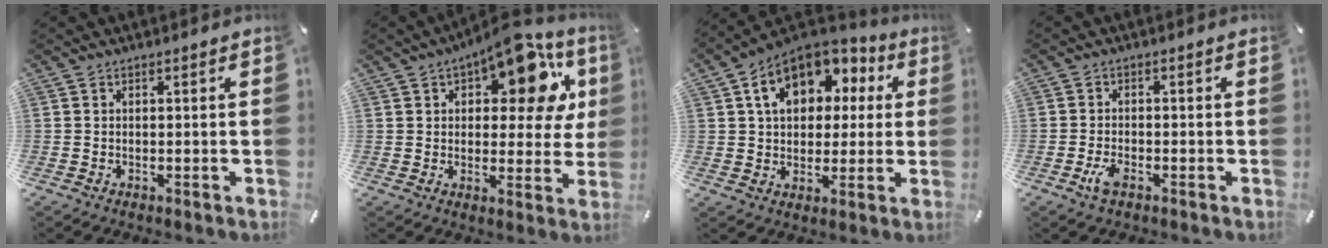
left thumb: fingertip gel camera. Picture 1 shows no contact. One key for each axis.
{"total": 15.6, "fx": 8.3, "fy": 7.5, "fz": 10.9, "tx": -0.148, "ty": -0.047, "tz": 0.138}
{"total": 13.3, "fx": 4.8, "fy": 10.0, "fz": 7.3, "tx": -0.123, "ty": -0.009, "tz": 0.088}
{"total": 3.6, "fx": -1.8, "fy": 1.6, "fz": 2.7, "tx": -0.065, "ty": 0.001, "tz": -0.036}